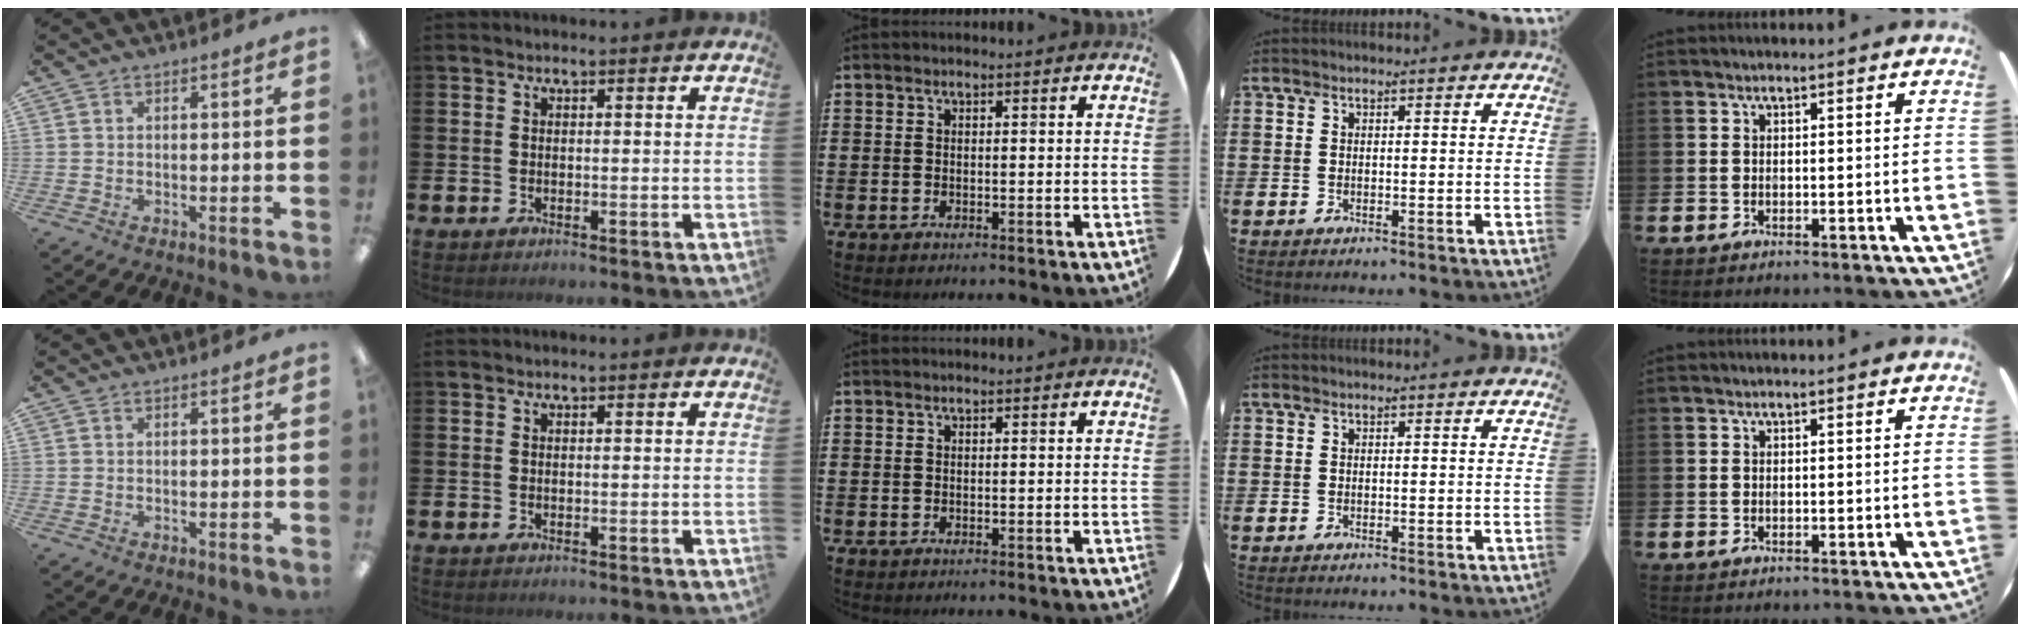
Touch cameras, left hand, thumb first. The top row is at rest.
{}